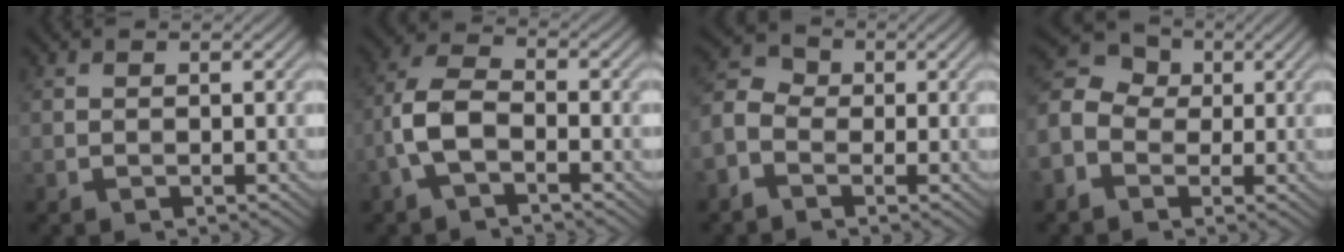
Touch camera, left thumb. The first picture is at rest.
{"total": 5.4, "force": [-2.4, 2.3, 4.2], "torque": [-0.098, 0.013, -0.058]}
{"total": 4.5, "force": [-1.9, 3.1, 2.5], "torque": [-0.071, 0.013, -0.054]}
{"total": 7.7, "force": [-1.5, 6.1, 4.4], "torque": [-0.120, 0.005, -0.037]}